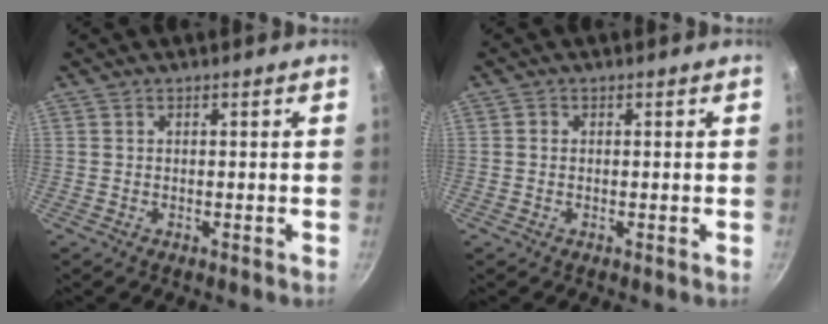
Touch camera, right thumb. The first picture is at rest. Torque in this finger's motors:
{"motor_torque": [-0.36, 0.58, 0.32, -0.11, -0.02]}